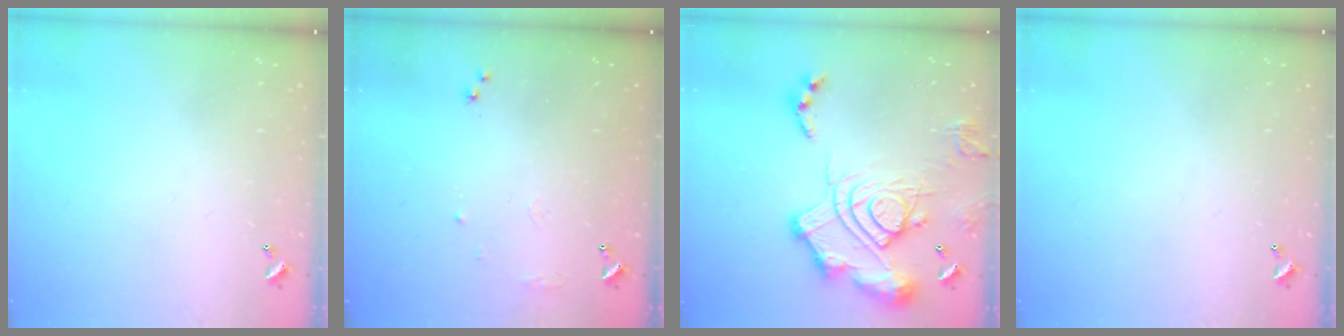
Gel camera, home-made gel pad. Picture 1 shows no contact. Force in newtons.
{"total": 6.4, "press": 6.3, "slide": 1.0}
{"total": 20.2, "press": 20.0, "slide": 2.4}
{"total": 0.0}